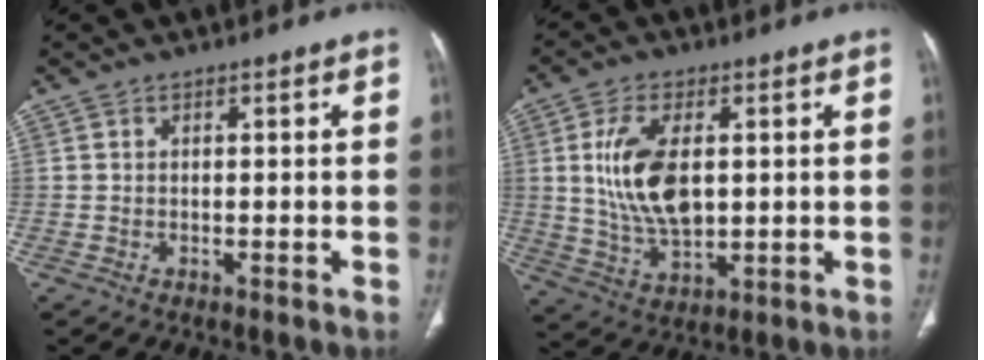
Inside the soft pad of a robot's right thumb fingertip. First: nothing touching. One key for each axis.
{"total": 12.8, "fx": 1.9, "fy": 6.9, "fz": 10.6, "tx": -0.201, "ty": -0.011, "tz": 0.044}